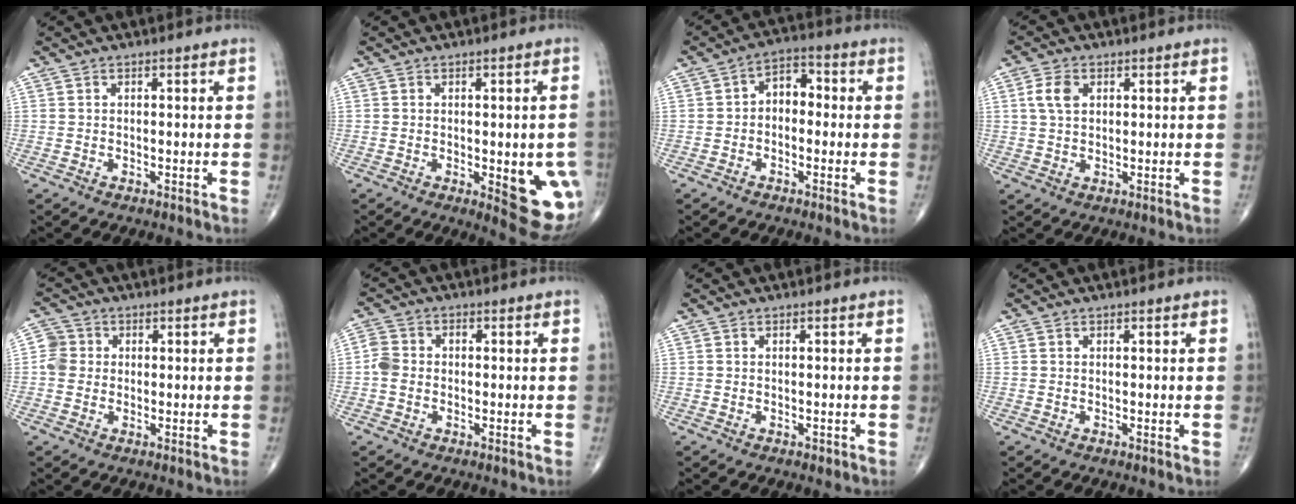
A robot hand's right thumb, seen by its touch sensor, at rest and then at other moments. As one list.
[{"total": 11.7, "force": [-2.5, 4.1, 10.7], "torque": [-0.100, -0.014, -0.020]}, {"total": 5.4, "force": [-0.4, 3.7, 3.9], "torque": [-0.037, 0.025, -0.023]}, {"total": 4.2, "force": [1.3, 2.7, 3.0], "torque": [-0.061, 0.002, 0.024]}, {"total": 4.0, "force": [0.0, 3.7, 1.3], "torque": [-0.010, 0.007, -0.007]}, {"total": 3.7, "force": [-0.8, 3.0, 2.0], "torque": [-0.038, 0.012, -0.021]}, {"total": 0.5, "force": [-0.2, 0.3, 0.3], "torque": [-0.001, 0.001, -0.004]}, {"total": 0.0}]